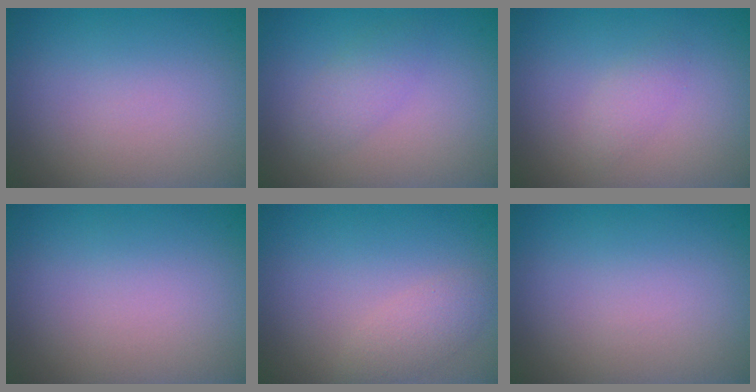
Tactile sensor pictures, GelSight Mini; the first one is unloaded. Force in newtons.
{"total": 1.9, "press": 1.9, "slide": 0.2}
{"total": 1.2, "press": 1.2, "slide": 0.1}
{"total": 0.0}
{"total": 1.9, "press": 1.9, "slide": 0.1}
{"total": 0.0}